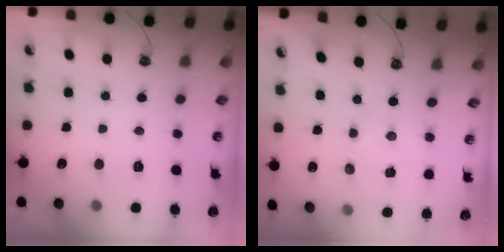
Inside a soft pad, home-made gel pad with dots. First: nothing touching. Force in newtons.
{"total": 1.8, "press": 1.8, "slide": 0.3}